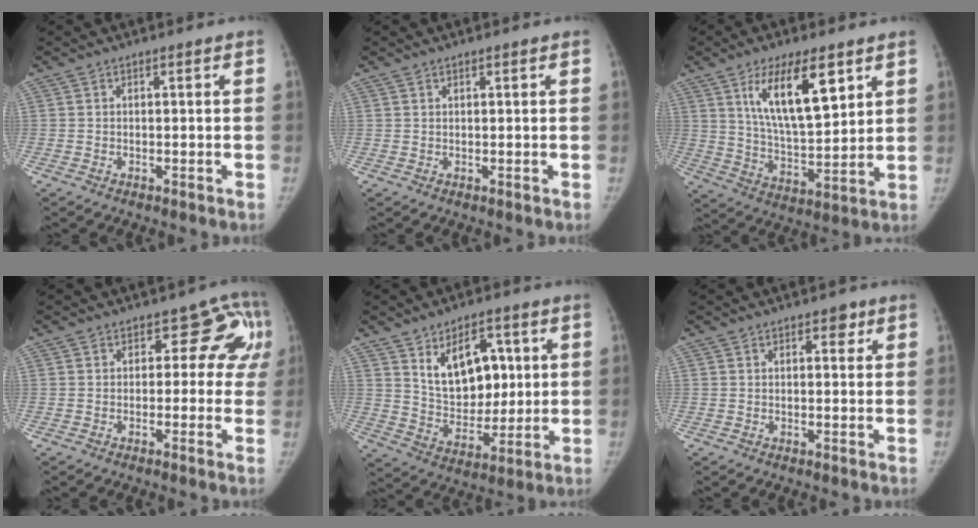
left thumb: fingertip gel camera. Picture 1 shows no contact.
{"total": 0.0}
{"total": 15.4, "force": [7.2, 5.7, 12.4], "torque": [-0.185, -0.039, 0.135]}
{"total": 7.0, "force": [1.1, 5.5, 4.2], "torque": [0.014, 0.010, -0.005]}
{"total": 13.7, "force": [4.6, 8.9, 9.4], "torque": [-0.100, -0.024, 0.089]}
{"total": 1.9, "force": [1.0, 1.1, 1.1], "torque": [0.003, -0.003, 0.010]}